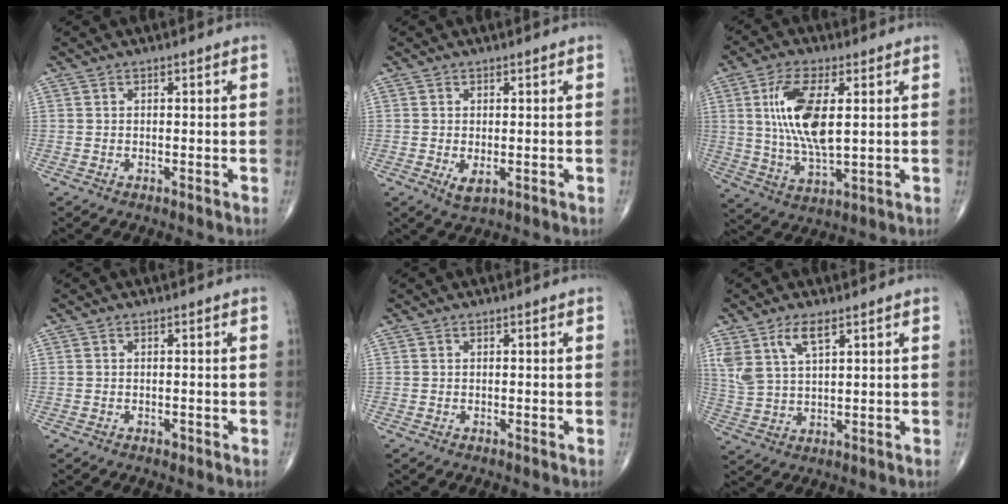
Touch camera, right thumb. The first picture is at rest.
{"total": 2.3, "force": [-0.4, 1.0, 2.0], "torque": [-0.032, -0.007, -0.001]}
{"total": 13.6, "force": [2.6, 5.4, 12.1], "torque": [-0.243, -0.016, 0.056]}
{"total": 0.6, "force": [-0.4, 0.3, 0.3], "torque": [-0.003, -0.001, -0.006]}
{"total": 0.0}
{"total": 7.3, "force": [4.1, 2.8, 5.3], "torque": [-0.112, -0.012, 0.091]}